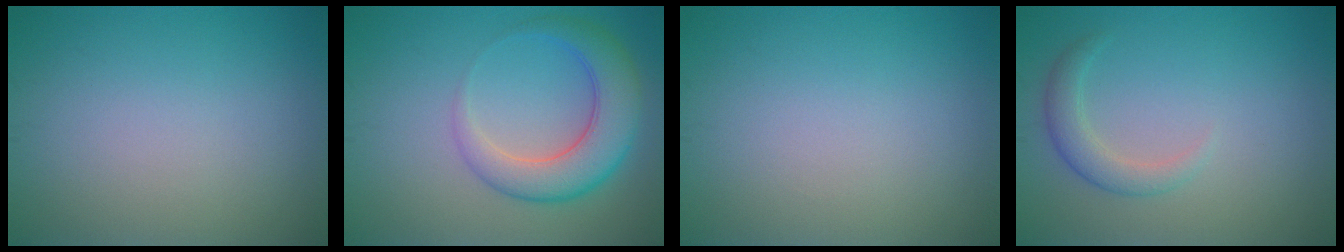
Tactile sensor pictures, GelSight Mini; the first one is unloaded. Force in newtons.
{"total": 5.7, "press": 5.7, "slide": 0.2}
{"total": 0.0}
{"total": 2.2, "press": 2.2, "slide": 0.1}